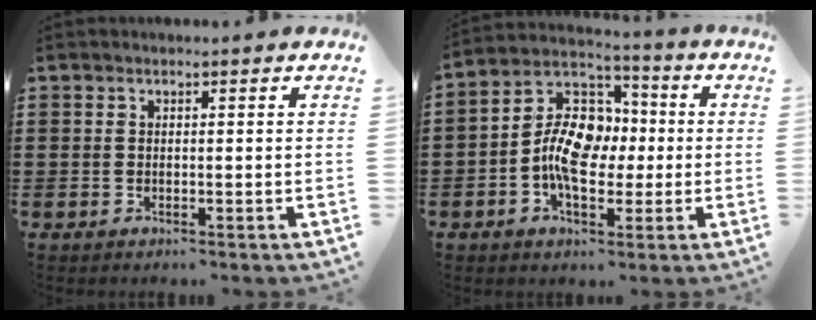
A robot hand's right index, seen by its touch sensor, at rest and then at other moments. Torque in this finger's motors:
{"motor_torque": [2.14, 0.00, 1.05, 0.21]}